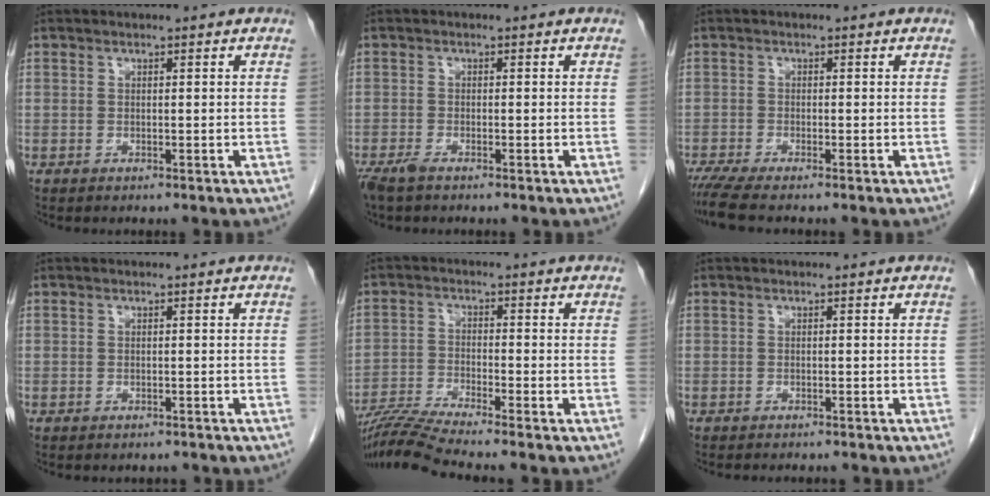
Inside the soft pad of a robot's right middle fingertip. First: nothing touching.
{"total": 2.6, "force": [-2.0, 0.6, 1.6], "torque": [-0.035, -0.007, -0.037]}
{"total": 3.8, "force": [-3.2, -0.3, 2.1], "torque": [-0.039, -0.011, -0.061]}
{"total": 0.8, "force": [-0.7, 0.4, 0.0], "torque": [-0.005, 0.000, -0.011]}
{"total": 8.0, "force": [-7.1, -2.1, 3.1], "torque": [-0.059, -0.026, -0.133]}
{"total": 2.8, "force": [-2.6, 0.4, 0.9], "torque": [-0.010, -0.003, -0.030]}